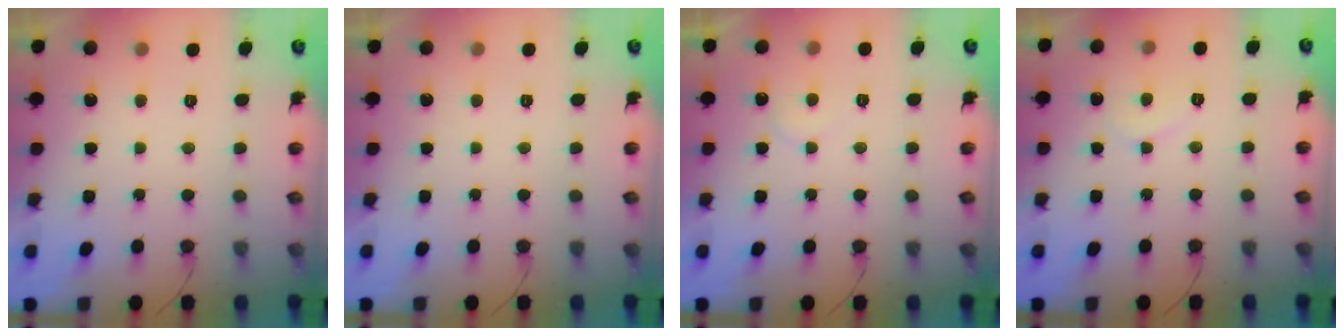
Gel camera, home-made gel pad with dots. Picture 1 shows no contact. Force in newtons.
{"total": 1.8, "press": 1.8, "slide": 0.1}
{"total": 6.4, "press": 6.3, "slide": 0.5}
{"total": 4.8, "press": 4.8, "slide": 0.5}